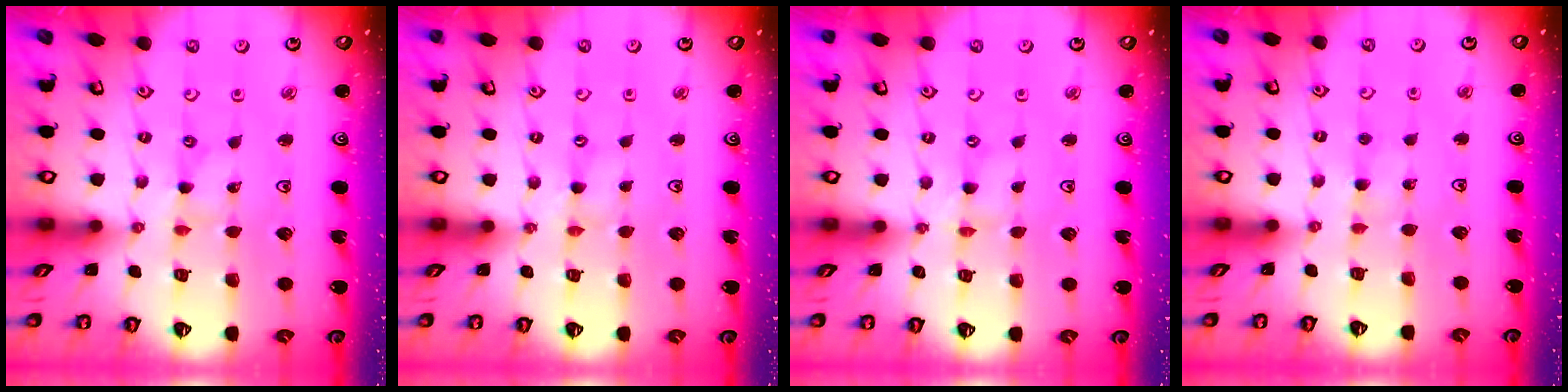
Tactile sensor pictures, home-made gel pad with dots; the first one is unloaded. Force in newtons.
{"total": 0.7, "press": 0.7, "slide": 0.1}
{"total": 0.0}
{"total": 3.7, "press": 3.7, "slide": 0.4}